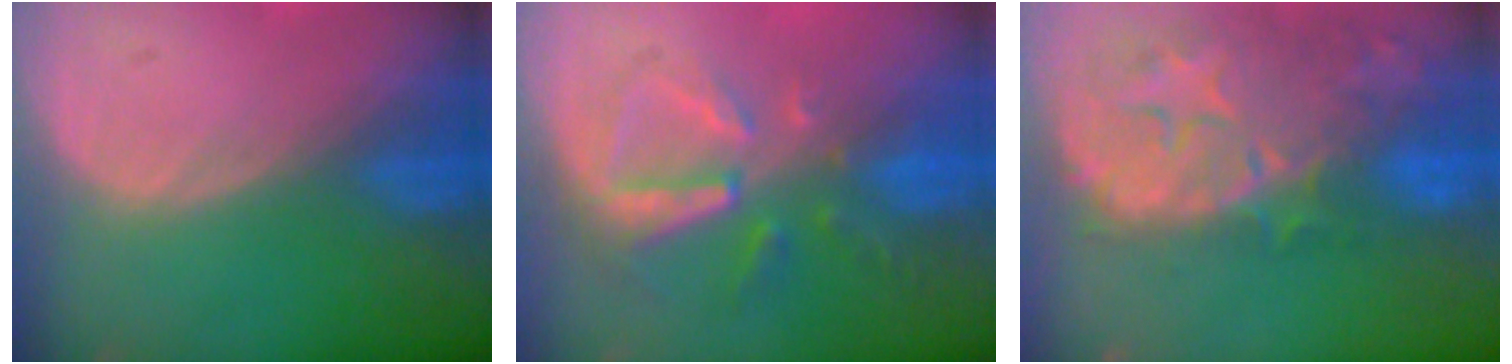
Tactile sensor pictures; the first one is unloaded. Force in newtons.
{"total": 8.2, "press": 7.4, "slide": 3.6}
{"total": 14.4, "press": 11.8, "slide": 8.2}